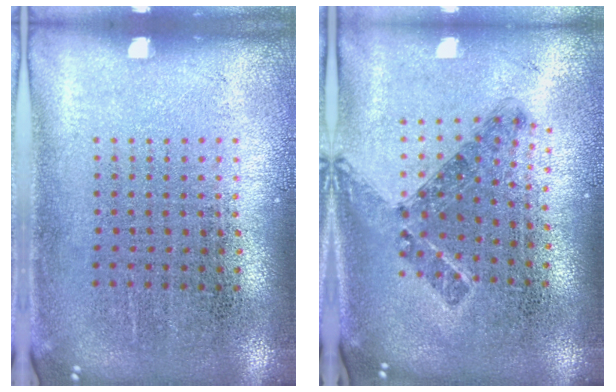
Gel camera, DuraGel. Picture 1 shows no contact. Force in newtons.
{"total": 0.8, "press": 0.8, "slide": 0.3}